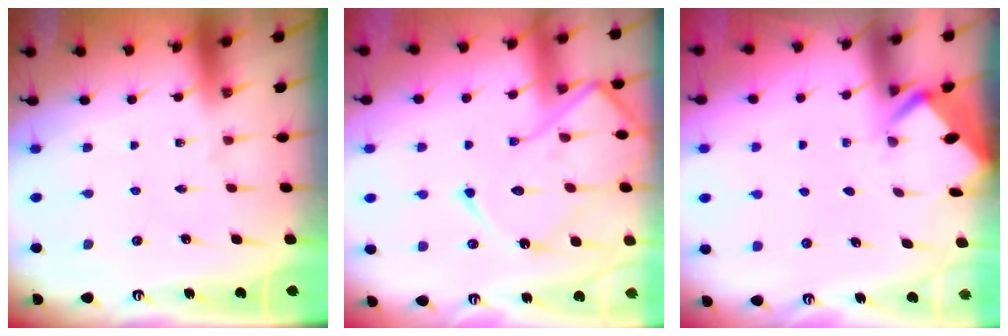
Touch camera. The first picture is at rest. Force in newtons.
{"total": 16.5, "press": 16.5, "slide": 1.7}
{"total": 2.7, "press": 2.7, "slide": 0.1}